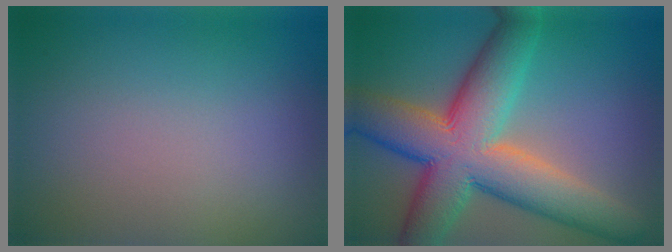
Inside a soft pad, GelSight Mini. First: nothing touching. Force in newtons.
{"total": 12.0, "press": 12.0, "slide": 0.8}